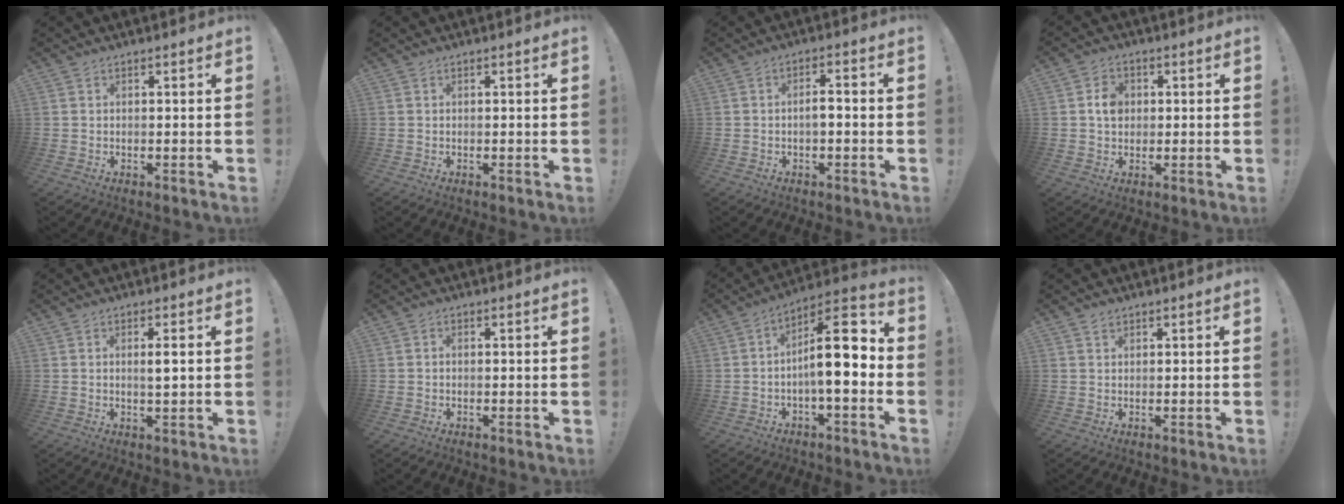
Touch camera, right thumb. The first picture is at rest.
{"total": 0.0}
{"total": 3.1, "force": [-1.0, 1.0, 2.8], "torque": [-0.049, 0.009, -0.019]}
{"total": 5.3, "force": [0.6, 4.3, 3.0], "torque": [-0.042, 0.006, 0.009]}
{"total": 2.8, "force": [0.7, 0.2, 2.7], "torque": [-0.037, -0.009, 0.007]}
{"total": 0.6, "force": [-0.3, 0.4, 0.2], "torque": [-0.008, 0.004, -0.006]}
{"total": 14.4, "force": [-0.6, 4.8, 13.6], "torque": [-0.198, 0.007, -0.013]}
{"total": 1.2, "force": [1.0, 0.6, 0.3], "torque": [0.000, -0.003, 0.017]}